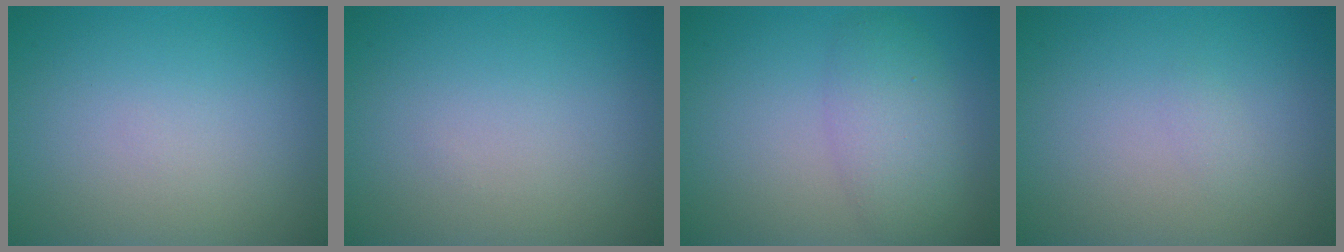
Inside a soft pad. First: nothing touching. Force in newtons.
{"total": 0.0}
{"total": 3.9, "press": 3.9, "slide": 0.1}
{"total": 0.5, "press": 0.5, "slide": 0.0}